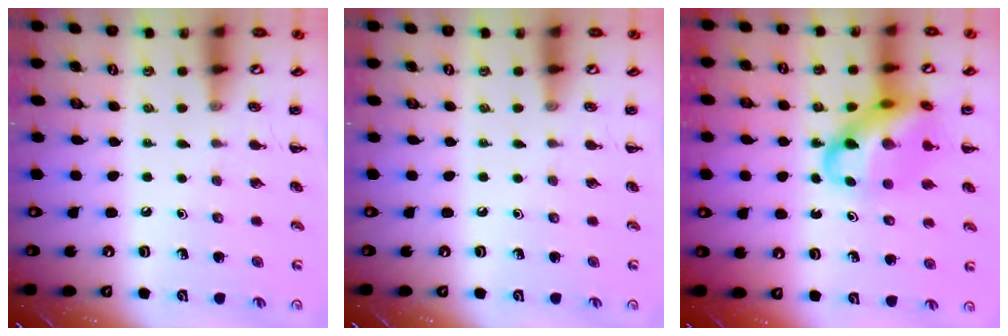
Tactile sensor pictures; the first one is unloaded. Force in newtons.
{"total": 0.0}
{"total": 15.9, "press": 15.4, "slide": 3.8}